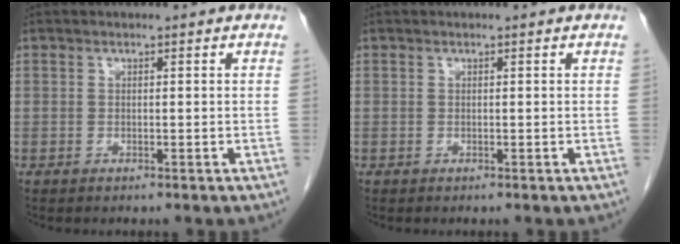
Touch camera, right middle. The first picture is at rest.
{"total": 0.0}